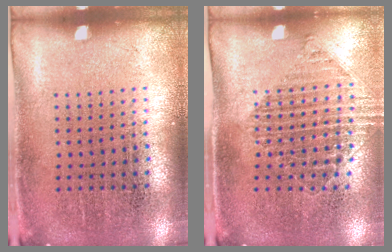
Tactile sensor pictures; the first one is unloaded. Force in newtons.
{"total": 1.3, "press": 1.1, "slide": 0.7}